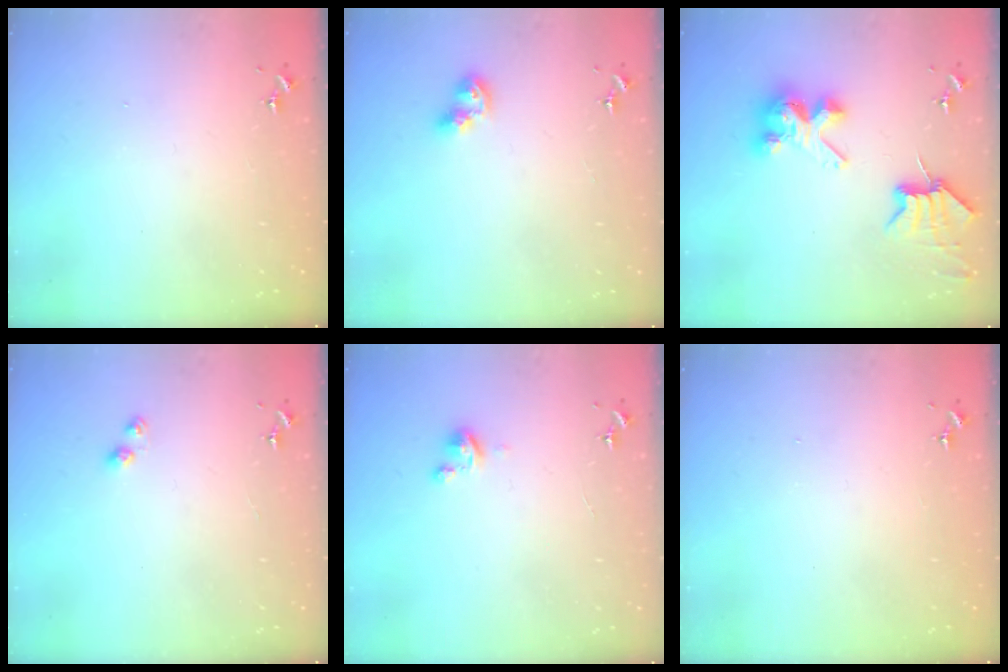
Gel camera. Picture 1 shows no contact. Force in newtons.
{"total": 7.6, "press": 7.5, "slide": 0.9}
{"total": 8.3, "press": 8.3, "slide": 0.3}
{"total": 3.5, "press": 3.4, "slide": 0.6}
{"total": 2.8, "press": 2.8, "slide": 0.3}
{"total": 0.0}